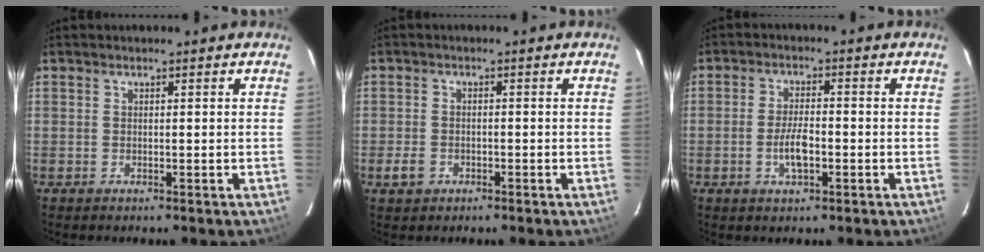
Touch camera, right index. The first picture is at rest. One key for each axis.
{"total": 3.1, "fx": -1.5, "fy": 2.4, "fz": 1.2, "tx": -0.029, "ty": 0.003, "tz": -0.024}
{"total": 5.0, "fx": -1.6, "fy": 1.9, "fz": 4.3, "tx": -0.086, "ty": 0.002, "tz": -0.027}